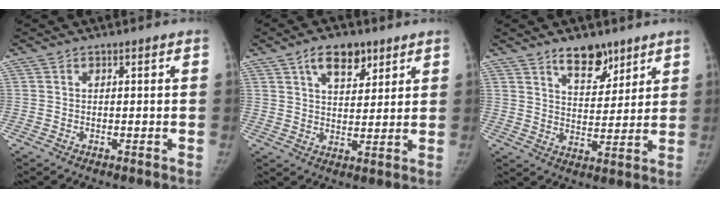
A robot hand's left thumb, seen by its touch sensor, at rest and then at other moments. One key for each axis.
{"total": 8.1, "fx": 4.8, "fy": 4.4, "fz": 4.8, "tx": -0.051, "ty": -0.025, "tz": 0.077}
{"total": 8.5, "fx": 6.0, "fy": 4.1, "fz": 4.3, "tx": -0.034, "ty": -0.042, "tz": 0.101}